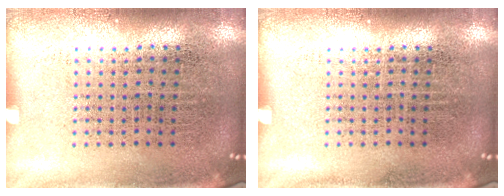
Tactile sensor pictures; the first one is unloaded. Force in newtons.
{"total": 0.0}